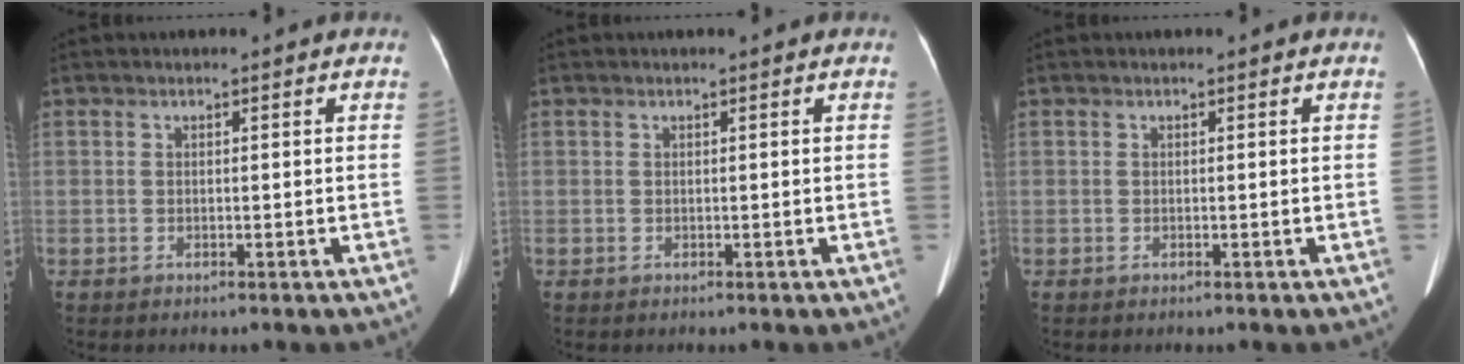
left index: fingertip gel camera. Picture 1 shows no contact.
{"total": 0.0}
{"total": 0.0}